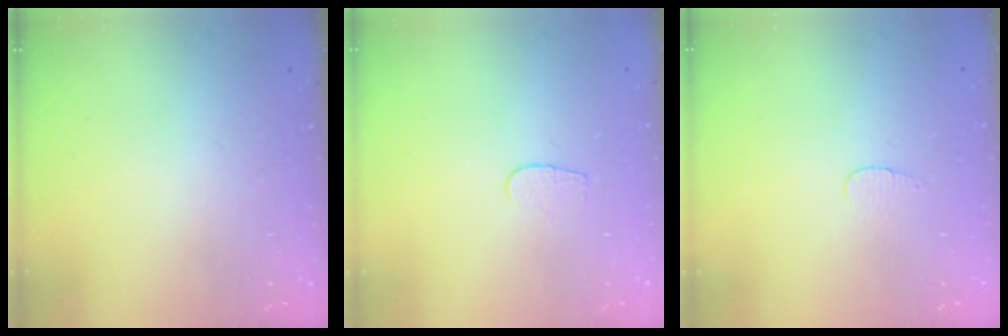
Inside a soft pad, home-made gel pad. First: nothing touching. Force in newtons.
{"total": 3.6, "press": 3.6, "slide": 0.3}
{"total": 2.8, "press": 2.8, "slide": 0.3}